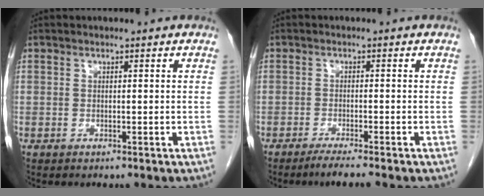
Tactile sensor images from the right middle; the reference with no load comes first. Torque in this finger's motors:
{"motor_torque": [0.38, -0.25, 0.01, 0.02]}